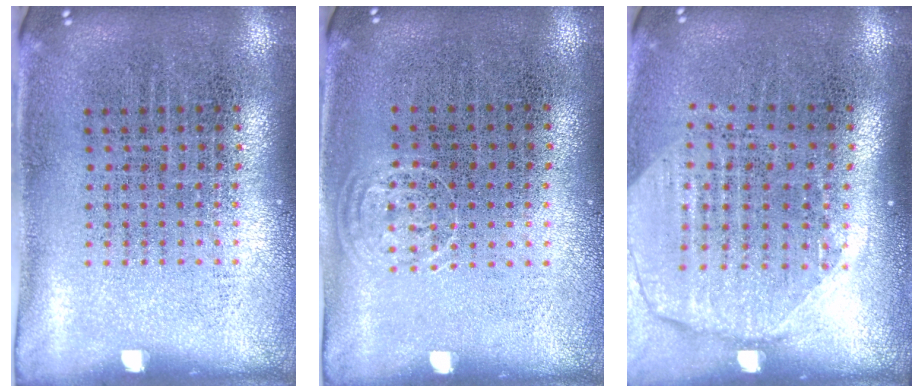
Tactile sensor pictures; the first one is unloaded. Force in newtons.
{"total": 0.7, "press": 0.6, "slide": 0.4}
{"total": 2.0, "press": 1.7, "slide": 1.0}